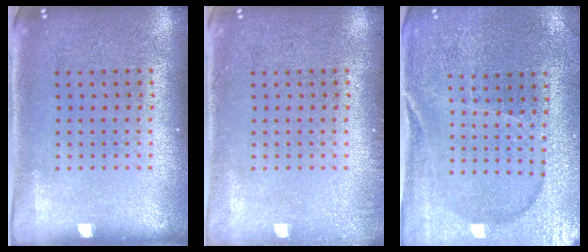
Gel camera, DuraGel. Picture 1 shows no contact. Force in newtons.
{"total": 0.8, "press": 0.8, "slide": 0.0}
{"total": 1.8, "press": 1.8, "slide": 0.2}